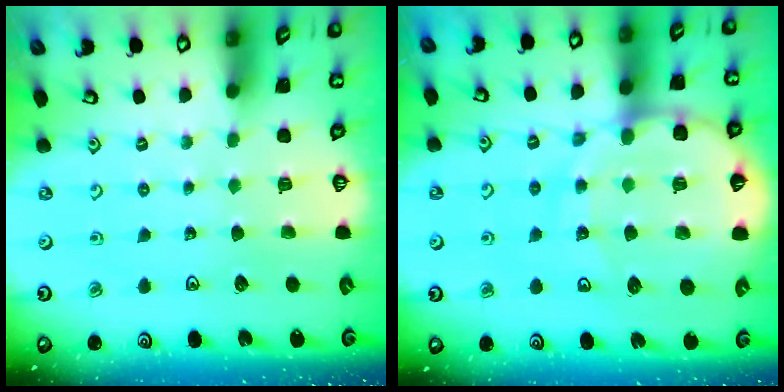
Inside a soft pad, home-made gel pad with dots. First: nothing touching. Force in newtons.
{"total": 14.4, "press": 14.3, "slide": 1.5}